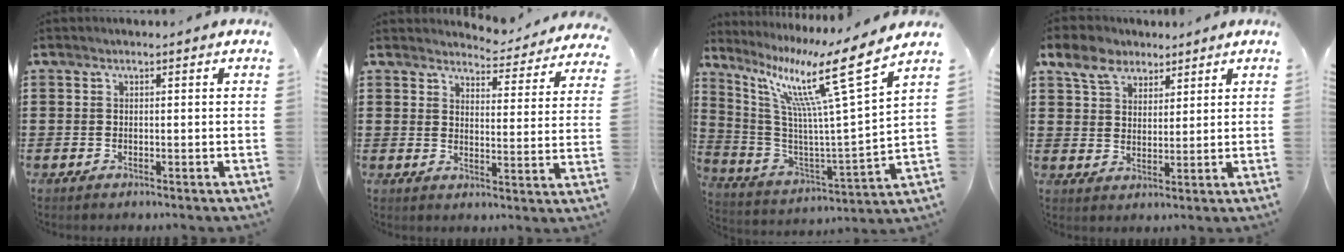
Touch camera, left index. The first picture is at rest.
{"total": 4.3, "force": [4.3, 0.4, 0.5], "torque": [-0.017, -0.036, 0.070]}
{"total": 15.1, "force": [9.0, 0.6, 12.0], "torque": [-0.245, -0.056, 0.128]}
{"total": 6.1, "force": [4.3, 3.8, 2.1], "torque": [-0.055, 0.004, 0.078]}